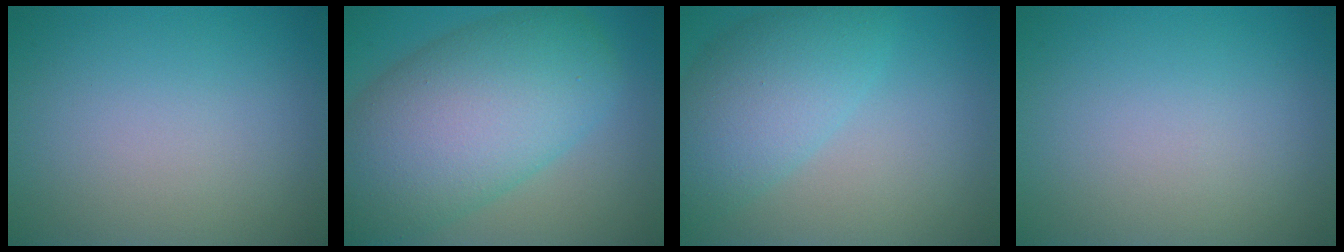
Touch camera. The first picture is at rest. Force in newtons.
{"total": 12.0, "press": 12.0, "slide": 0.4}
{"total": 5.8, "press": 5.8, "slide": 0.2}
{"total": 0.0}